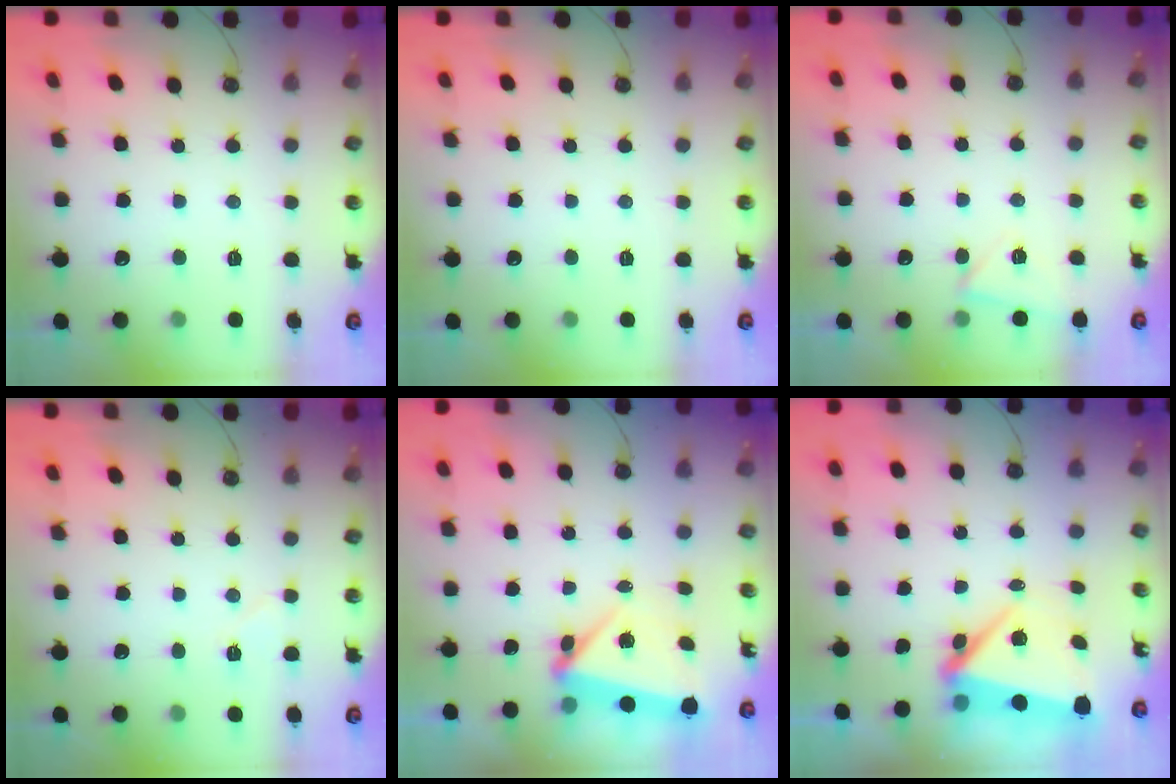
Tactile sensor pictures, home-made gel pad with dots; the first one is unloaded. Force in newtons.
{"total": 0.0}
{"total": 4.0, "press": 4.0, "slide": 0.5}
{"total": 4.9, "press": 4.6, "slide": 1.8}
{"total": 6.1, "press": 6.0, "slide": 0.9}
{"total": 6.8, "press": 6.7, "slide": 1.0}